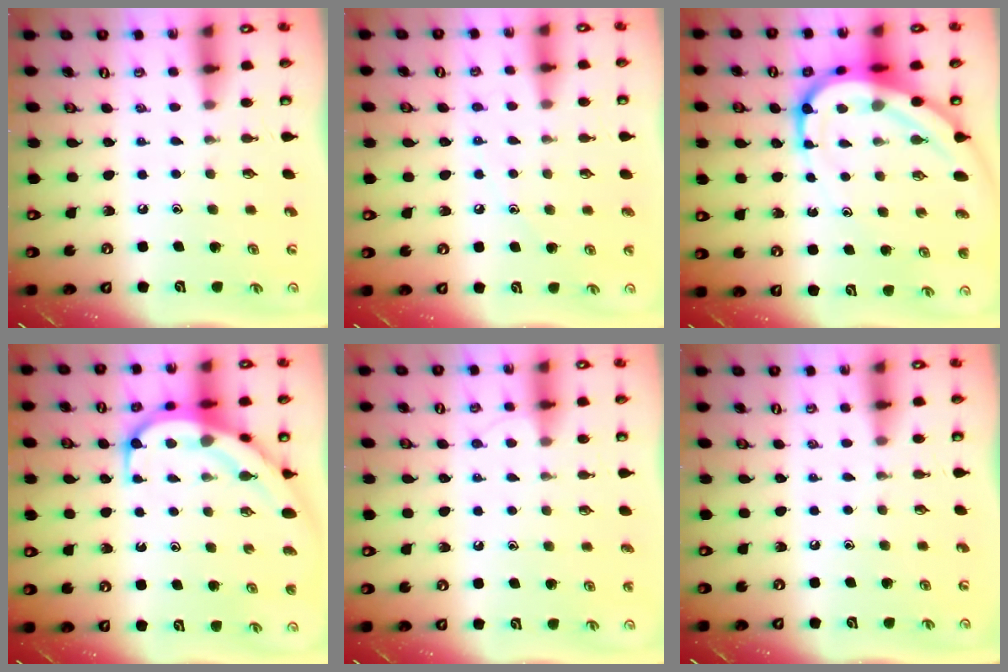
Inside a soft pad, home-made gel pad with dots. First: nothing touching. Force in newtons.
{"total": 5.9, "press": 5.8, "slide": 0.7}
{"total": 14.4, "press": 14.3, "slide": 1.5}
{"total": 10.7, "press": 10.6, "slide": 1.1}
{"total": 5.5, "press": 5.5, "slide": 0.7}
{"total": 0.0}